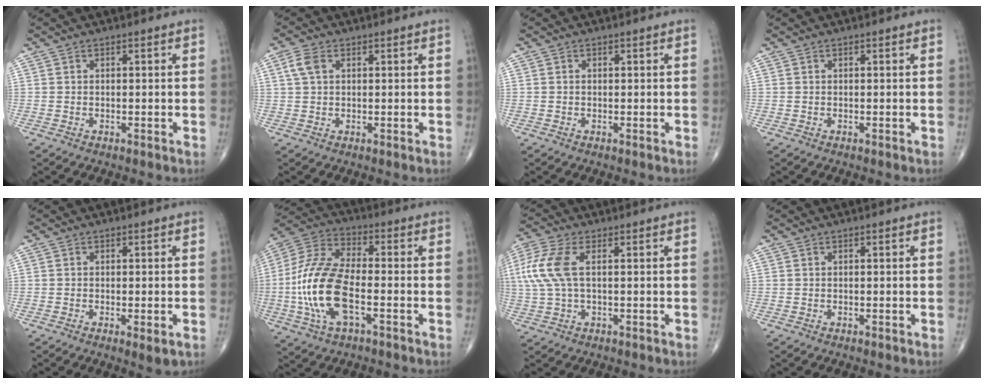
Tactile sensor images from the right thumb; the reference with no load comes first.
{"total": 3.4, "force": [1.1, 2.1, 2.4], "torque": [-0.059, 0.009, 0.023]}
{"total": 0.0}
{"total": 0.0}
{"total": 2.4, "force": [-0.8, 0.6, 2.2], "torque": [-0.035, -0.008, -0.012]}
{"total": 16.5, "force": [-3.7, 7.4, 14.2], "torque": [-0.305, 0.026, -0.071]}
{"total": 9.3, "force": [1.8, 4.1, 8.1], "torque": [-0.220, 0.019, 0.036]}
{"total": 0.0}